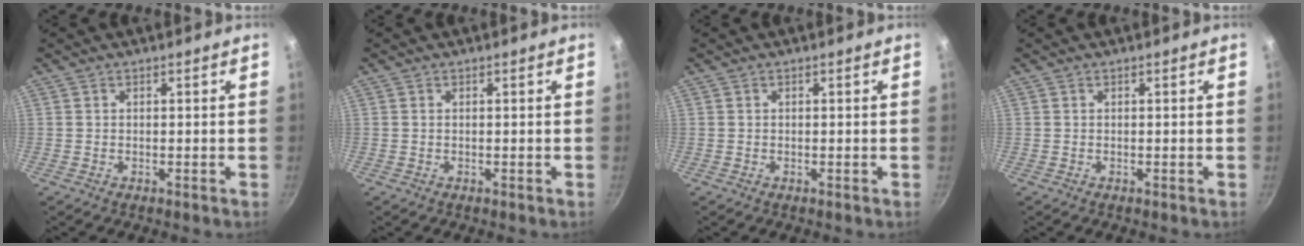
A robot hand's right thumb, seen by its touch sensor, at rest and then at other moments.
{"total": 0.0}
{"total": 0.0}
{"total": 0.0}